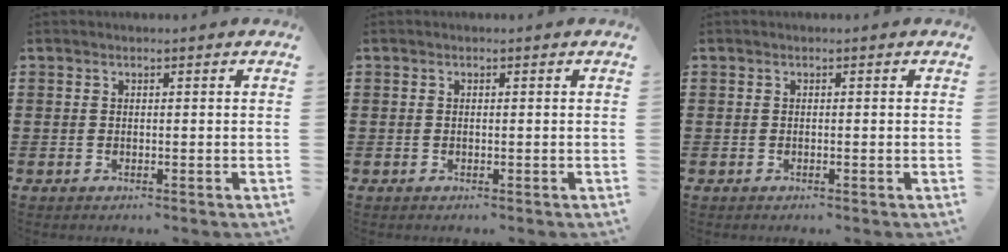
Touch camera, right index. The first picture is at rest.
{"total": 0.0}
{"total": 0.0}